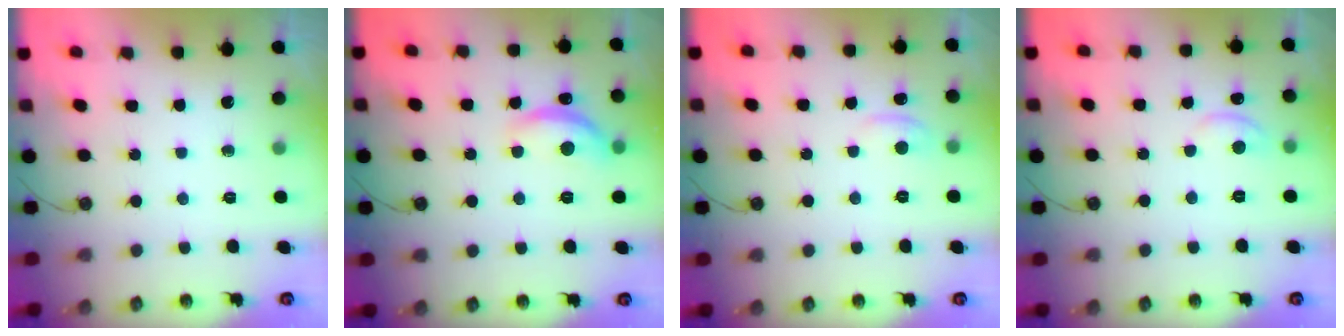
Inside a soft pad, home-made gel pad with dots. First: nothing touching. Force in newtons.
{"total": 7.4, "press": 7.4, "slide": 0.6}
{"total": 1.1, "press": 0.8, "slide": 0.7}
{"total": 1.4, "press": 1.4, "slide": 0.5}